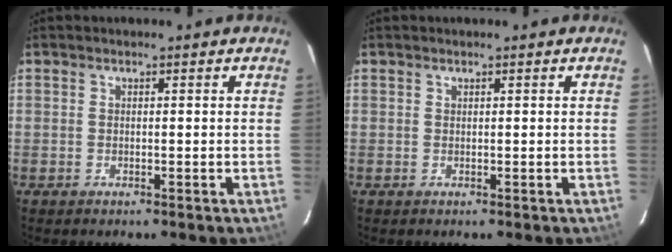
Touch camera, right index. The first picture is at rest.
{"total": 0.0}